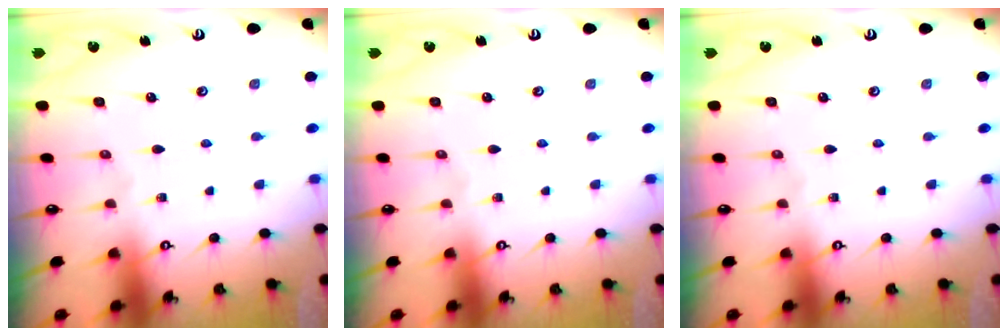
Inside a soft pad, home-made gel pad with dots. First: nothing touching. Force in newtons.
{"total": 0.0}
{"total": 0.0}